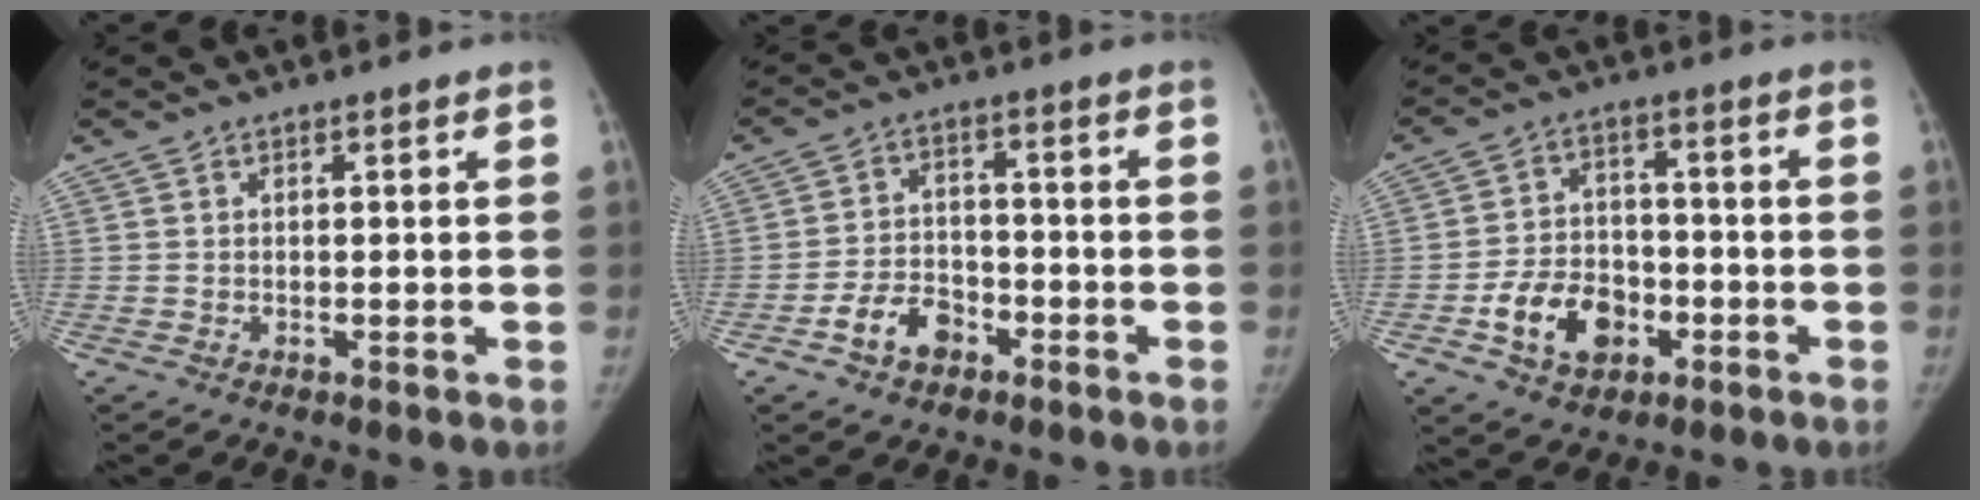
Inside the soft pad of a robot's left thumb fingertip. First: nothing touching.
{"total": 7.0, "force": [-4.0, 4.8, 3.3], "torque": [-0.044, 0.034, -0.070]}
{"total": 11.2, "force": [-4.5, 8.1, 6.2], "torque": [-0.079, 0.027, -0.077]}